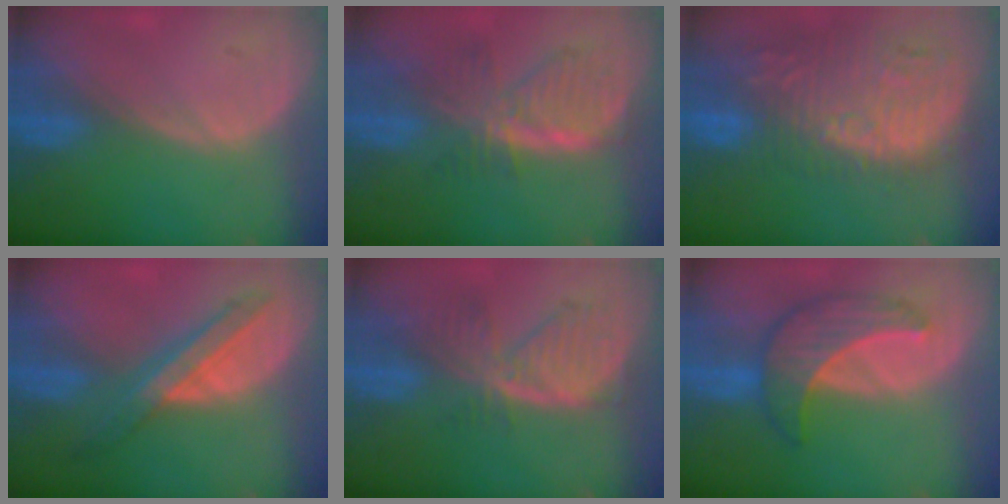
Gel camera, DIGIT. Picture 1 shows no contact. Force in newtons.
{"total": 7.7, "press": 6.9, "slide": 3.3}
{"total": 14.1, "press": 12.3, "slide": 6.9}
{"total": 6.7, "press": 6.3, "slide": 2.2}
{"total": 7.6, "press": 6.7, "slide": 3.7}
{"total": 7.3, "press": 7.3, "slide": 0.2}